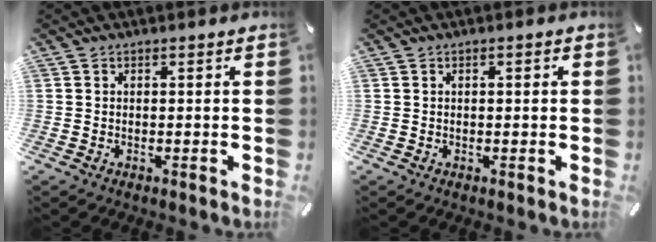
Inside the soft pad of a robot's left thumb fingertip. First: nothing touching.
{"total": 0.6, "force": [0.0, 0.2, 0.6], "torque": [-0.010, 0.002, -0.001]}